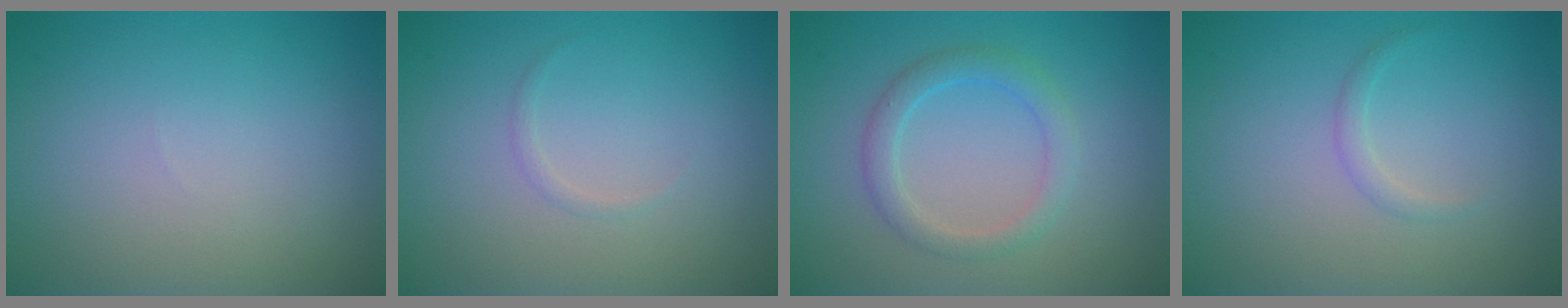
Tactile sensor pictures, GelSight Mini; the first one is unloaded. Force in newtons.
{"total": 0.6, "press": 0.6, "slide": 0.1}
{"total": 2.4, "press": 2.4, "slide": 0.1}
{"total": 0.9, "press": 0.9, "slide": 0.0}